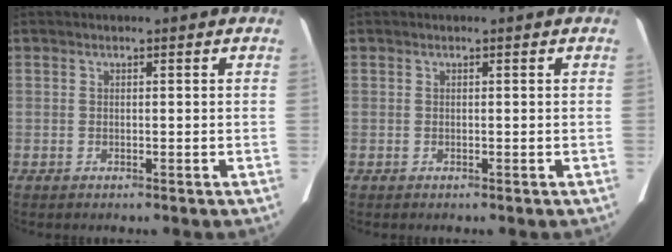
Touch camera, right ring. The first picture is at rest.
{"total": 0.0}